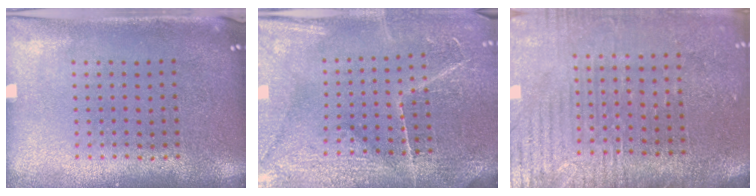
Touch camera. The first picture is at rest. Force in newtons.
{"total": 3.8, "press": 3.7, "slide": 1.2}
{"total": 3.7, "press": 3.3, "slide": 1.6}